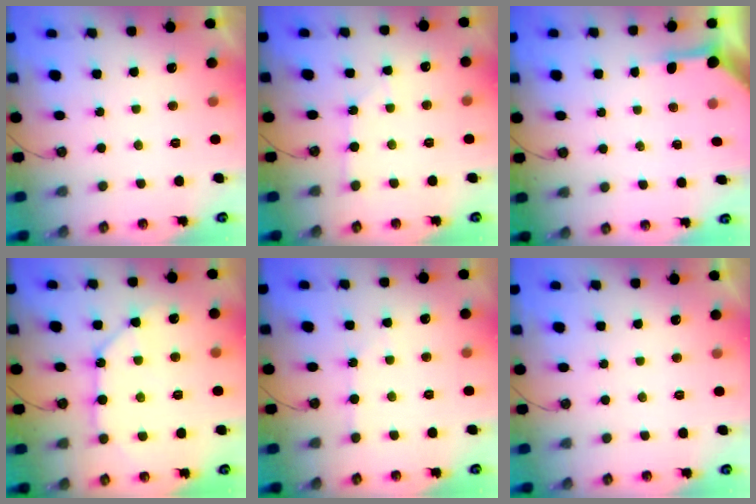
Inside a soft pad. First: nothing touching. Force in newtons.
{"total": 2.3, "press": 2.3, "slide": 0.4}
{"total": 3.9, "press": 3.8, "slide": 0.4}
{"total": 9.9, "press": 9.8, "slide": 0.9}
{"total": 2.2, "press": 2.2, "slide": 0.3}
{"total": 0.0}